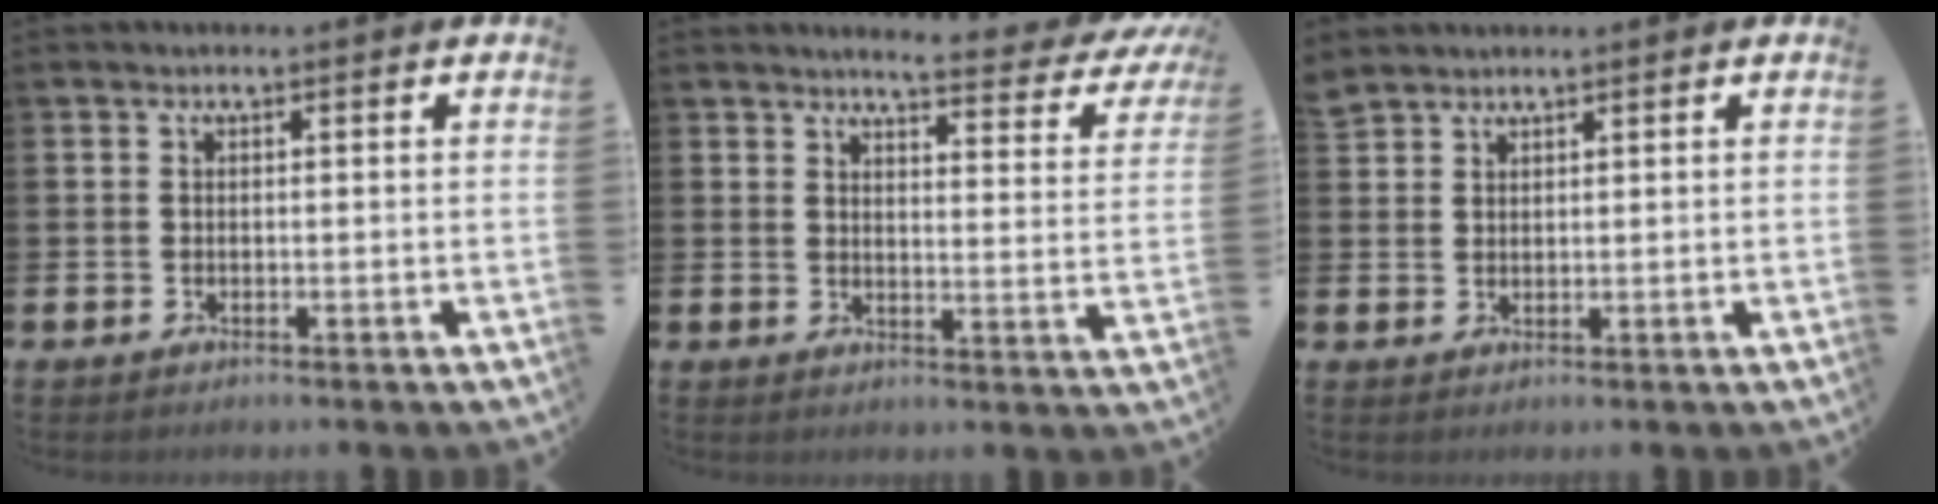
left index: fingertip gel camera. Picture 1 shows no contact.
{"total": 4.2, "force": [3.8, 0.5, 1.5], "torque": [-0.029, -0.037, 0.057]}
{"total": 2.4, "force": [2.3, 0.7, 0.0], "torque": [0.005, -0.008, 0.042]}